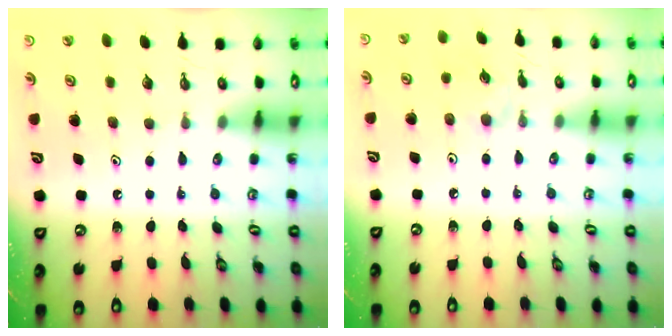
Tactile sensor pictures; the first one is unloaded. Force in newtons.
{"total": 2.4, "press": 2.4, "slide": 0.3}